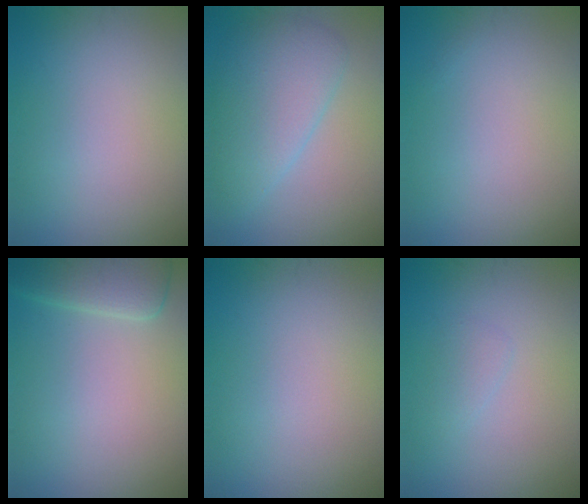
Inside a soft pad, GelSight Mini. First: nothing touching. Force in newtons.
{"total": 4.8, "press": 4.8, "slide": 0.2}
{"total": 0.0}
{"total": 4.2, "press": 4.1, "slide": 0.4}
{"total": 0.0}
{"total": 0.9, "press": 0.9, "slide": 0.1}